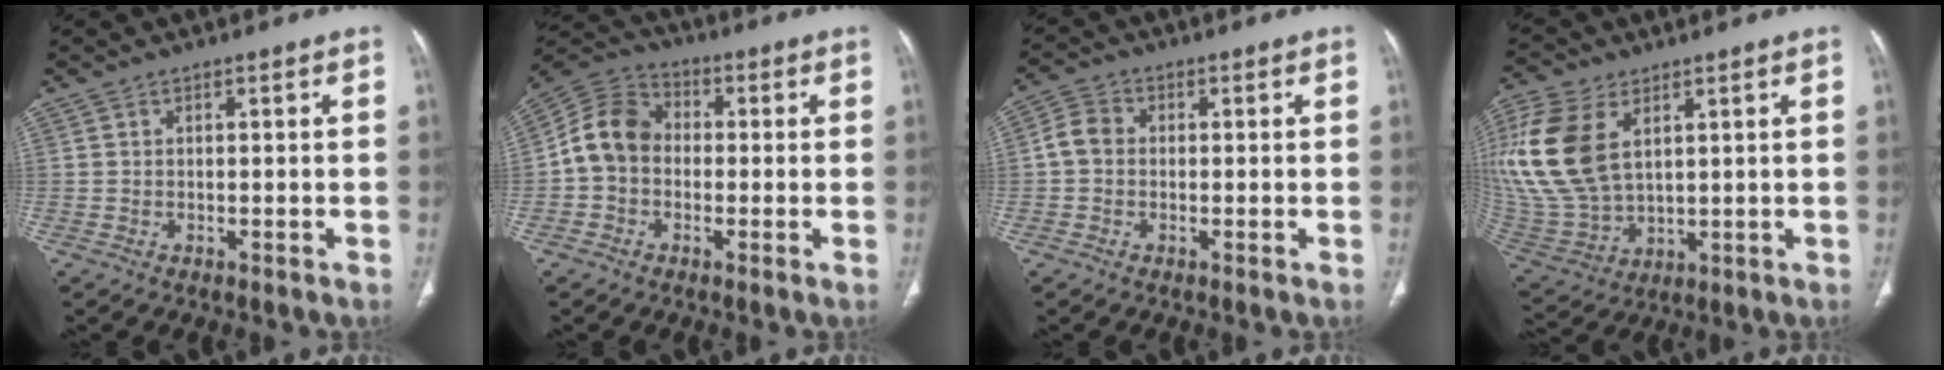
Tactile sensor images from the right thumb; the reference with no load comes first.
{"total": 9.7, "force": [-0.7, 7.9, 5.6], "torque": [-0.096, 0.032, -0.029]}
{"total": 4.1, "force": [-0.3, 3.4, 2.3], "torque": [-0.039, 0.011, -0.013]}
{"total": 20.3, "force": [6.2, 12.6, 14.7], "torque": [-0.341, -0.019, 0.129]}